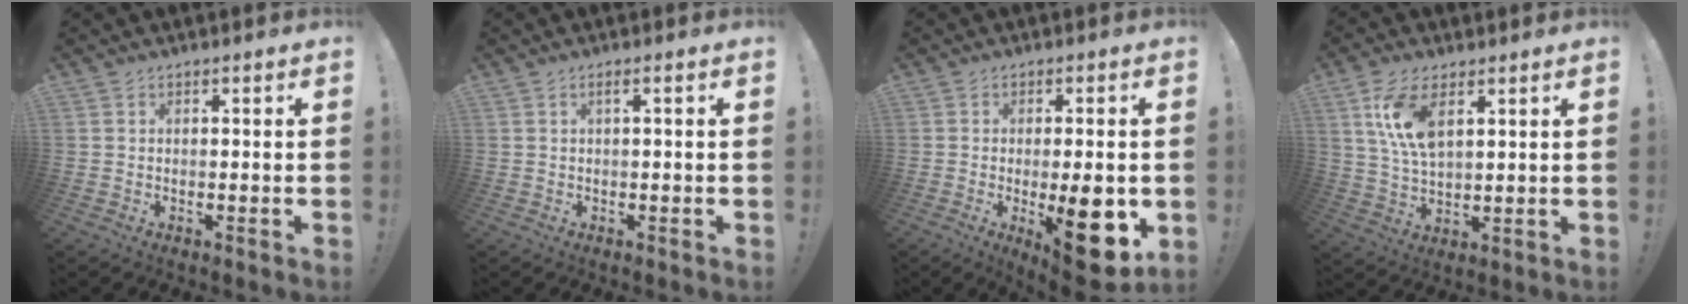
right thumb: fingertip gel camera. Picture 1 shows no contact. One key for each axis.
{"total": 1.5, "fx": 0.0, "fy": -0.1, "fz": 1.5, "tx": -0.030, "ty": 0.002, "tz": -0.002}
{"total": 15.6, "fx": -3.0, "fy": 4.6, "fz": 14.6, "tx": -0.180, "ty": -0.006, "tz": -0.029}
{"total": 10.7, "fx": 4.9, "fy": 5.1, "fz": 8.1, "tx": -0.168, "ty": -0.008, "tz": 0.089}